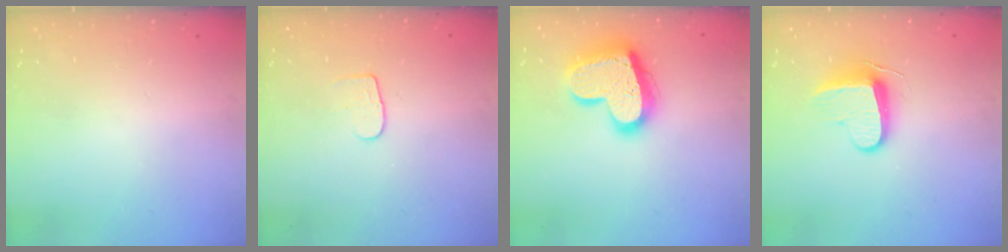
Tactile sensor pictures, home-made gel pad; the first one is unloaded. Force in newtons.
{"total": 4.3, "press": 4.3, "slide": 0.5}
{"total": 18.2, "press": 18.2, "slide": 1.6}
{"total": 8.9, "press": 8.9, "slide": 0.8}